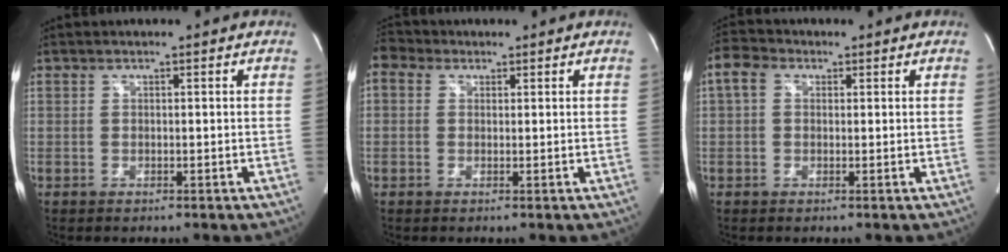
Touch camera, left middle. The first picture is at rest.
{"total": 3.5, "force": [1.7, 2.8, 1.3], "torque": [-0.035, 0.027, 0.033]}
{"total": 4.1, "force": [1.2, 3.0, 2.5], "torque": [-0.061, 0.027, 0.021]}